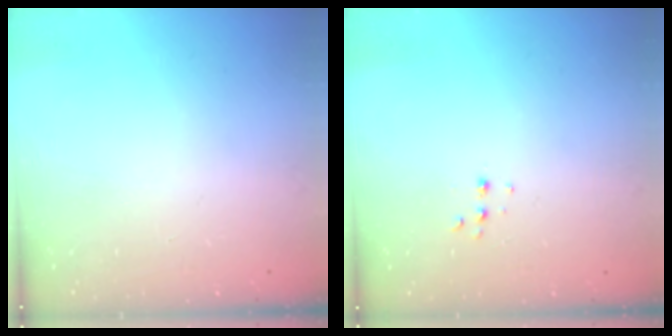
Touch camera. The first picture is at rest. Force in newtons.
{"total": 4.7, "press": 4.6, "slide": 0.8}